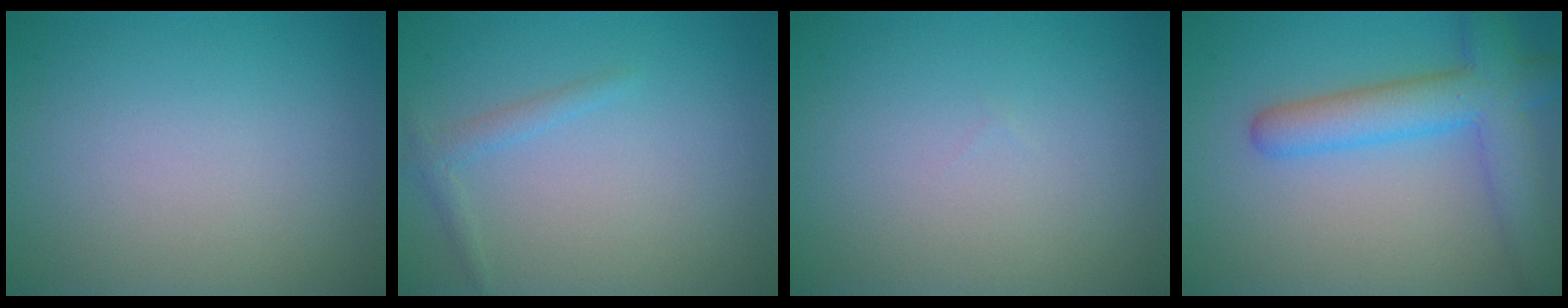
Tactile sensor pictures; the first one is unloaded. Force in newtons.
{"total": 1.3, "press": 1.3, "slide": 0.1}
{"total": 0.0}
{"total": 6.0, "press": 6.0, "slide": 0.2}